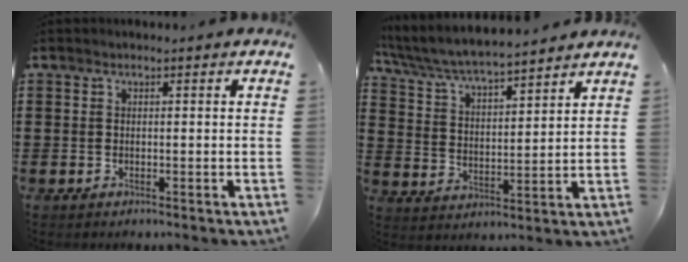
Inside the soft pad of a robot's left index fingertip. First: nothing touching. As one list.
[{"total": 6.2, "force": [5.8, 0.4, 2.1], "torque": [-0.066, -0.035, 0.098]}]